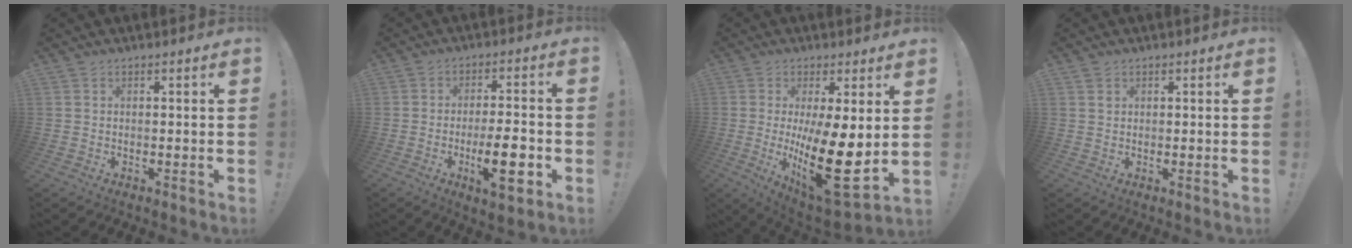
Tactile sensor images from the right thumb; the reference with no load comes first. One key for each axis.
{"total": 12.5, "fx": -4.3, "fy": 3.0, "fz": 11.4, "tx": -0.176, "ty": 0.007, "tz": -0.068}
{"total": 18.9, "fx": -1.2, "fy": 6.6, "fz": 17.7, "tx": -0.281, "ty": -0.028, "tz": -0.006}
{"total": 0.9, "fx": 0.5, "fy": 0.8, "fz": 0.2, "tx": -0.004, "ty": 0.001, "tz": 0.010}